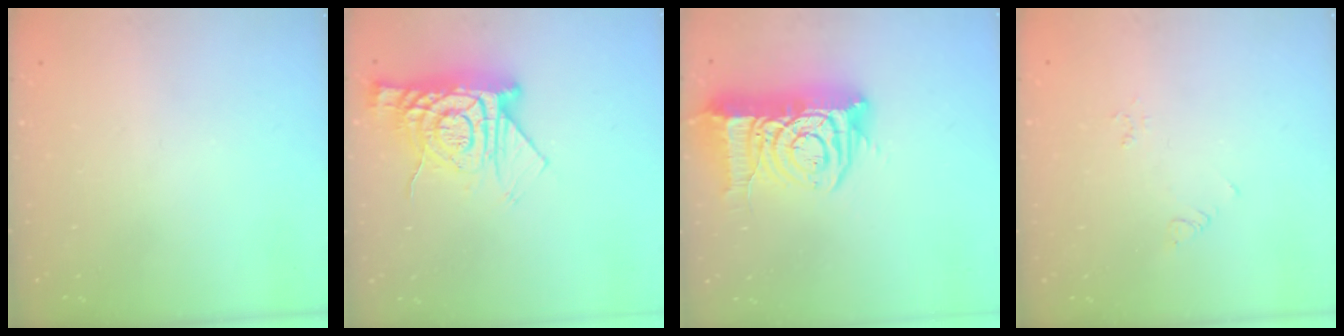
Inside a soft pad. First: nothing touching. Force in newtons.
{"total": 12.8, "press": 12.8, "slide": 1.2}
{"total": 15.7, "press": 15.6, "slide": 1.8}
{"total": 3.5, "press": 3.4, "slide": 0.4}